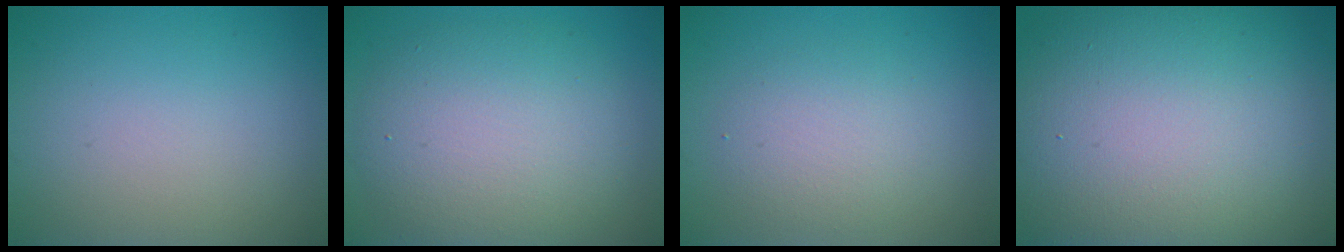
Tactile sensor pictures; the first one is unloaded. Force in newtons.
{"total": 7.8, "press": 7.8, "slide": 0.1}
{"total": 2.9, "press": 2.9, "slide": 0.3}
{"total": 19.4, "press": 19.4, "slide": 0.6}